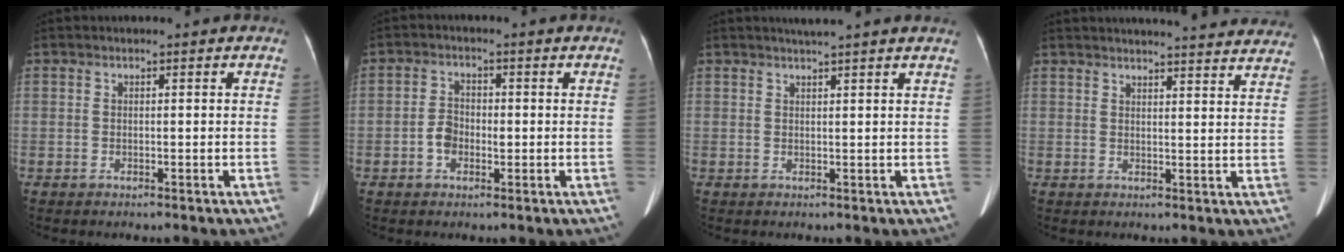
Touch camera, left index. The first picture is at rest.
{"total": 3.2, "force": [-0.8, 2.3, 2.0], "torque": [-0.043, 0.012, -0.019]}
{"total": 4.7, "force": [4.1, -0.7, 2.2], "torque": [-0.030, 0.017, 0.049]}
{"total": 23.6, "force": [22.3, 2.5, 7.3], "torque": [-0.094, -0.023, 0.255]}